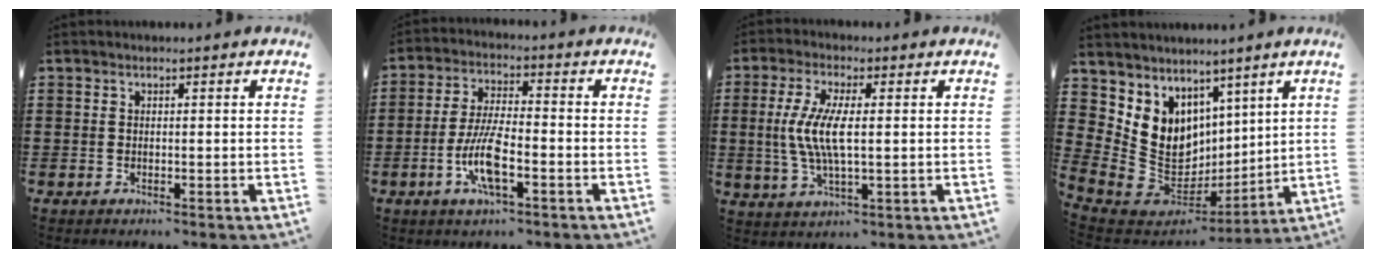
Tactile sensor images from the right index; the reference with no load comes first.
{"total": 8.3, "force": [-3.0, 2.3, 7.4], "torque": [-0.169, -0.014, -0.062]}
{"total": 7.3, "force": [0.2, 2.1, 6.9], "torque": [-0.155, -0.007, -0.007]}
{"total": 8.7, "force": [2.9, 8.1, 1.4], "torque": [-0.084, -0.044, 0.065]}